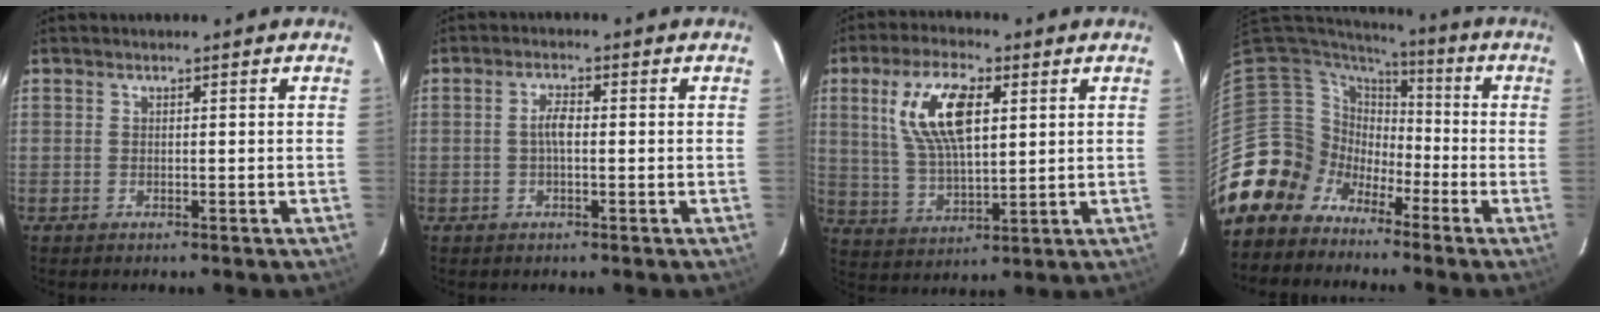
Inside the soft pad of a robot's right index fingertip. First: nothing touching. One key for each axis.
{"total": 2.4, "fx": -0.2, "fy": 0.9, "fz": 2.2, "tx": -0.045, "ty": 0.005, "tz": -0.003}
{"total": 13.1, "fx": 4.4, "fy": 5.4, "fz": 11.0, "tx": -0.215, "ty": 0.009, "tz": 0.090}
{"total": 11.1, "fx": -6.2, "fy": 9.2, "fz": 0.7, "tx": -0.040, "ty": 0.034, "tz": -0.123}